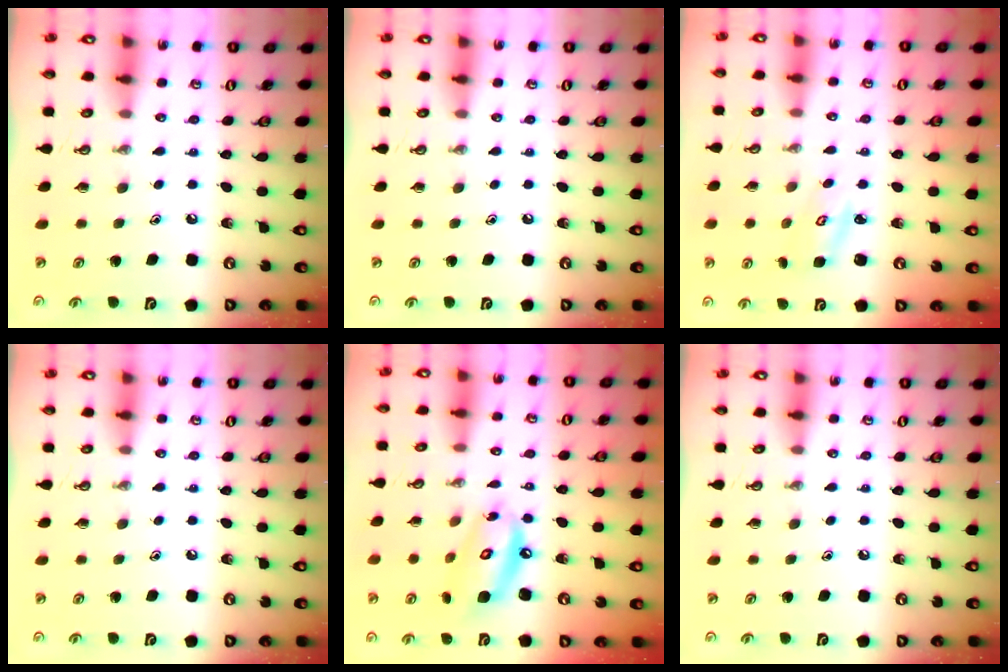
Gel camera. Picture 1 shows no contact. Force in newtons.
{"total": 0.0}
{"total": 2.9, "press": 2.9, "slide": 0.4}
{"total": 0.0}
{"total": 12.0, "press": 11.9, "slide": 1.2}
{"total": 0.0}